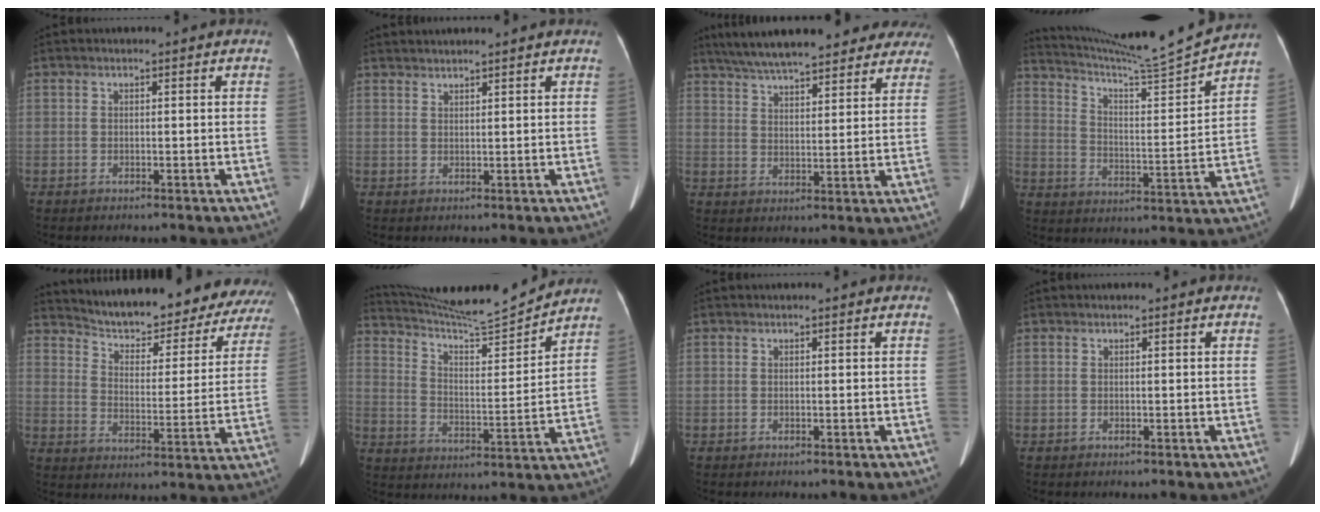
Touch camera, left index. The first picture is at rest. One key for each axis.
{"total": 2.8, "fx": 2.7, "fy": -0.2, "fz": 0.7, "tx": -0.010, "ty": 0.024, "tz": 0.045}
{"total": 24.1, "fx": 20.8, "fy": 6.1, "fz": 10.6, "tx": -0.172, "ty": 0.020, "tz": 0.269}
{"total": 16.2, "fx": 15.4, "fy": -2.8, "fz": 4.2, "tx": -0.083, "ty": -0.043, "tz": 0.236}
{"total": 24.9, "fx": 23.0, "fy": 6.4, "fz": 7.2, "tx": -0.103, "ty": -0.042, "tz": 0.285}
{"total": 16.0, "fx": 15.5, "fy": -0.9, "fz": 4.0, "tx": -0.082, "ty": -0.027, "tz": 0.244}
{"total": 0.0}
{"total": 0.0}